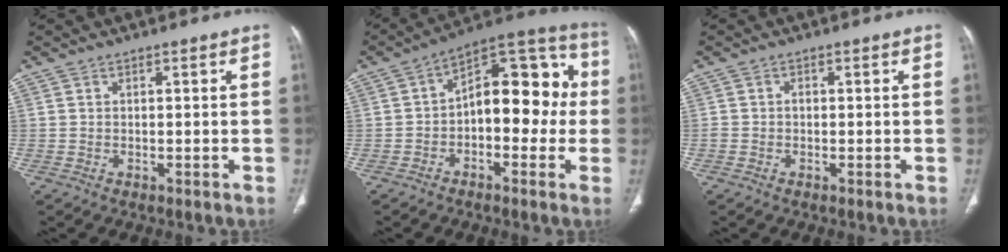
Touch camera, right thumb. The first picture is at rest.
{"total": 16.3, "force": [-0.7, 9.1, 13.5], "torque": [-0.141, 0.053, -0.024]}
{"total": 1.0, "force": [-0.2, 0.8, 0.6], "torque": [-0.008, 0.004, -0.004]}